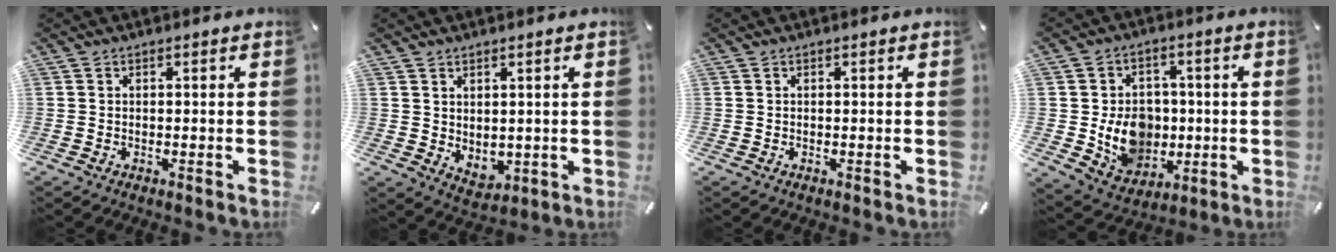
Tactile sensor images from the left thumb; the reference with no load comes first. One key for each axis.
{"total": 3.5, "fx": 2.4, "fy": 2.5, "fz": 0.4, "tx": 0.002, "ty": -0.014, "tz": 0.043}
{"total": 0.0}
{"total": 12.2, "fx": -0.8, "fy": 10.6, "fz": 6.0, "tx": -0.112, "ty": 0.007, "tz": -0.004}